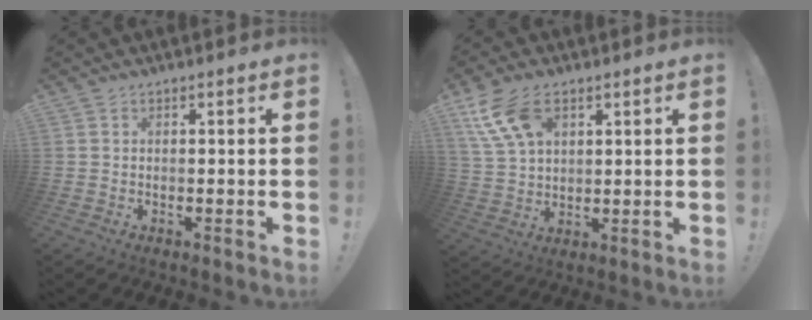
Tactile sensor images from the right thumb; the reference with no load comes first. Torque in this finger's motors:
{"motor_torque": [0.19, 0.22, -0.21, 0.09, 0.01]}